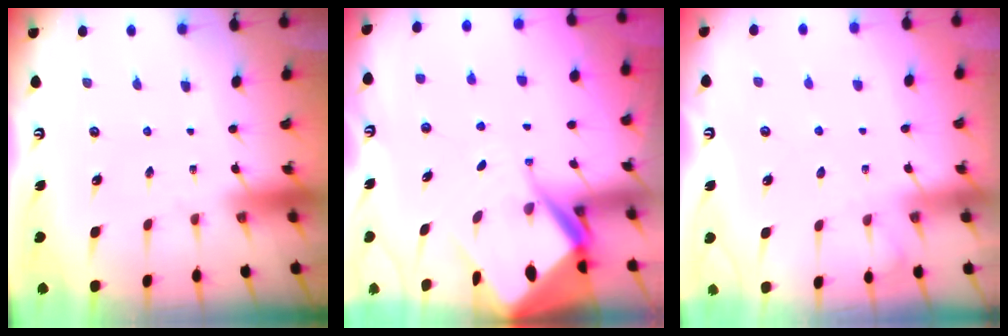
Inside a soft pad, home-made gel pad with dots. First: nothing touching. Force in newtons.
{"total": 10.7, "press": 10.7, "slide": 1.1}
{"total": 5.9, "press": 5.8, "slide": 0.8}